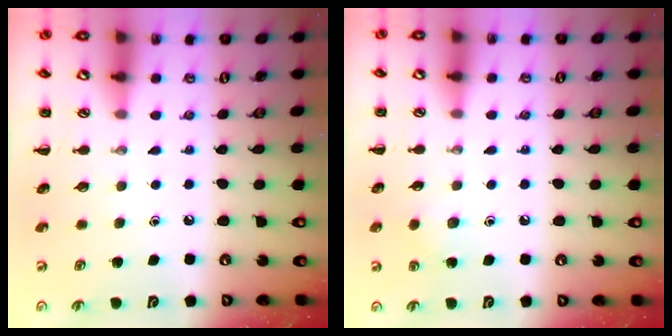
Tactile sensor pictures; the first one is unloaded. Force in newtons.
{"total": 4.3, "press": 4.1, "slide": 1.3}